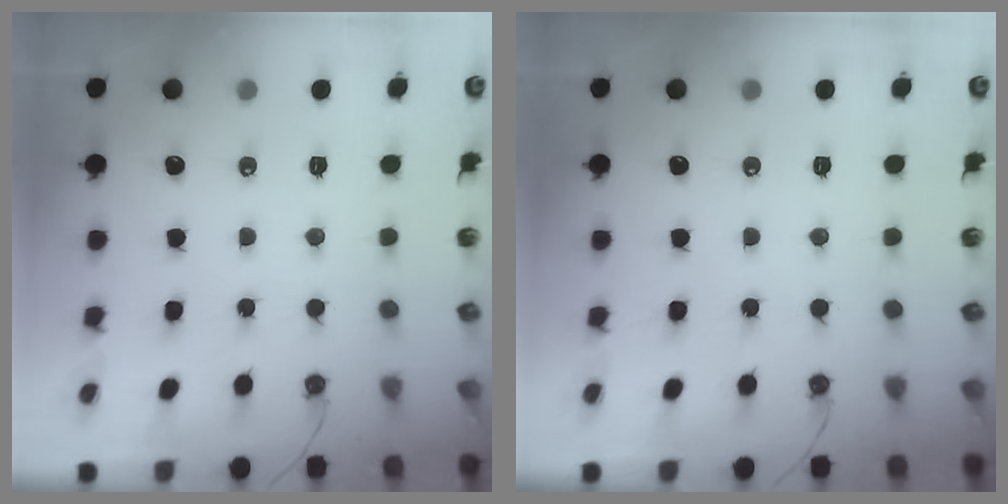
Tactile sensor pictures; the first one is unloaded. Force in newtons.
{"total": 0.0}